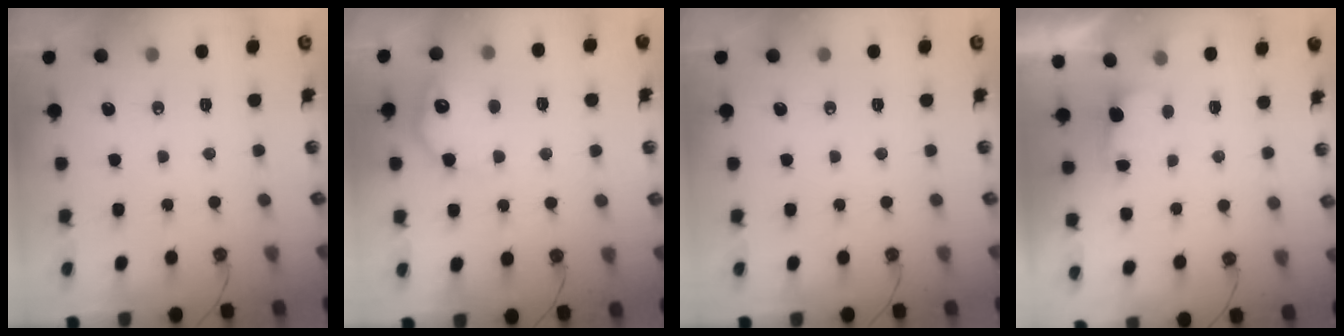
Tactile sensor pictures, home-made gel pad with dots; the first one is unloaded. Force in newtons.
{"total": 11.6, "press": 11.6, "slide": 0.4}
{"total": 0.0}
{"total": 1.2, "press": 0.9, "slide": 0.8}